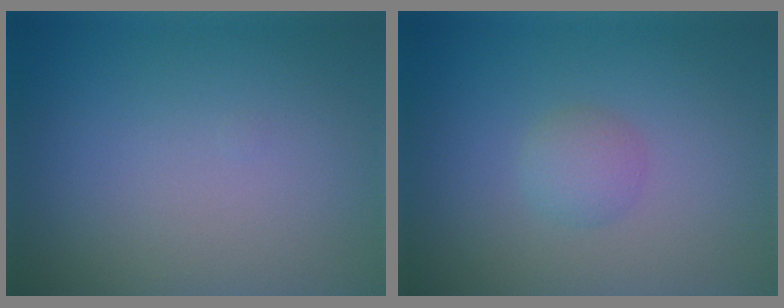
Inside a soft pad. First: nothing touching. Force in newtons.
{"total": 1.6, "press": 1.6, "slide": 0.0}